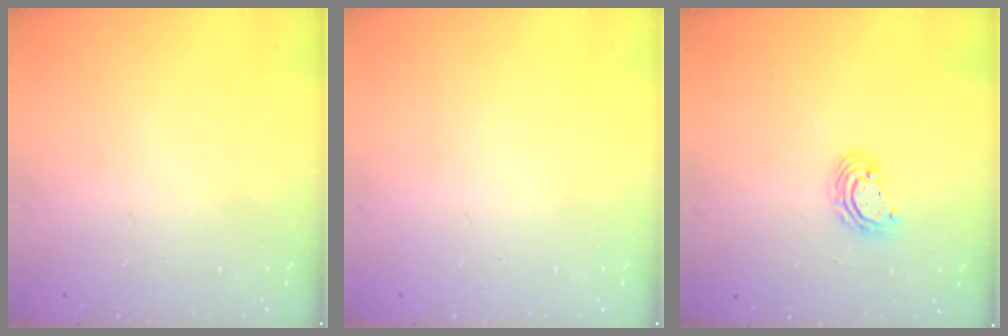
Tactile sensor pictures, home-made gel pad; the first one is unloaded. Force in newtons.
{"total": 0.0}
{"total": 5.1, "press": 5.1, "slide": 0.4}